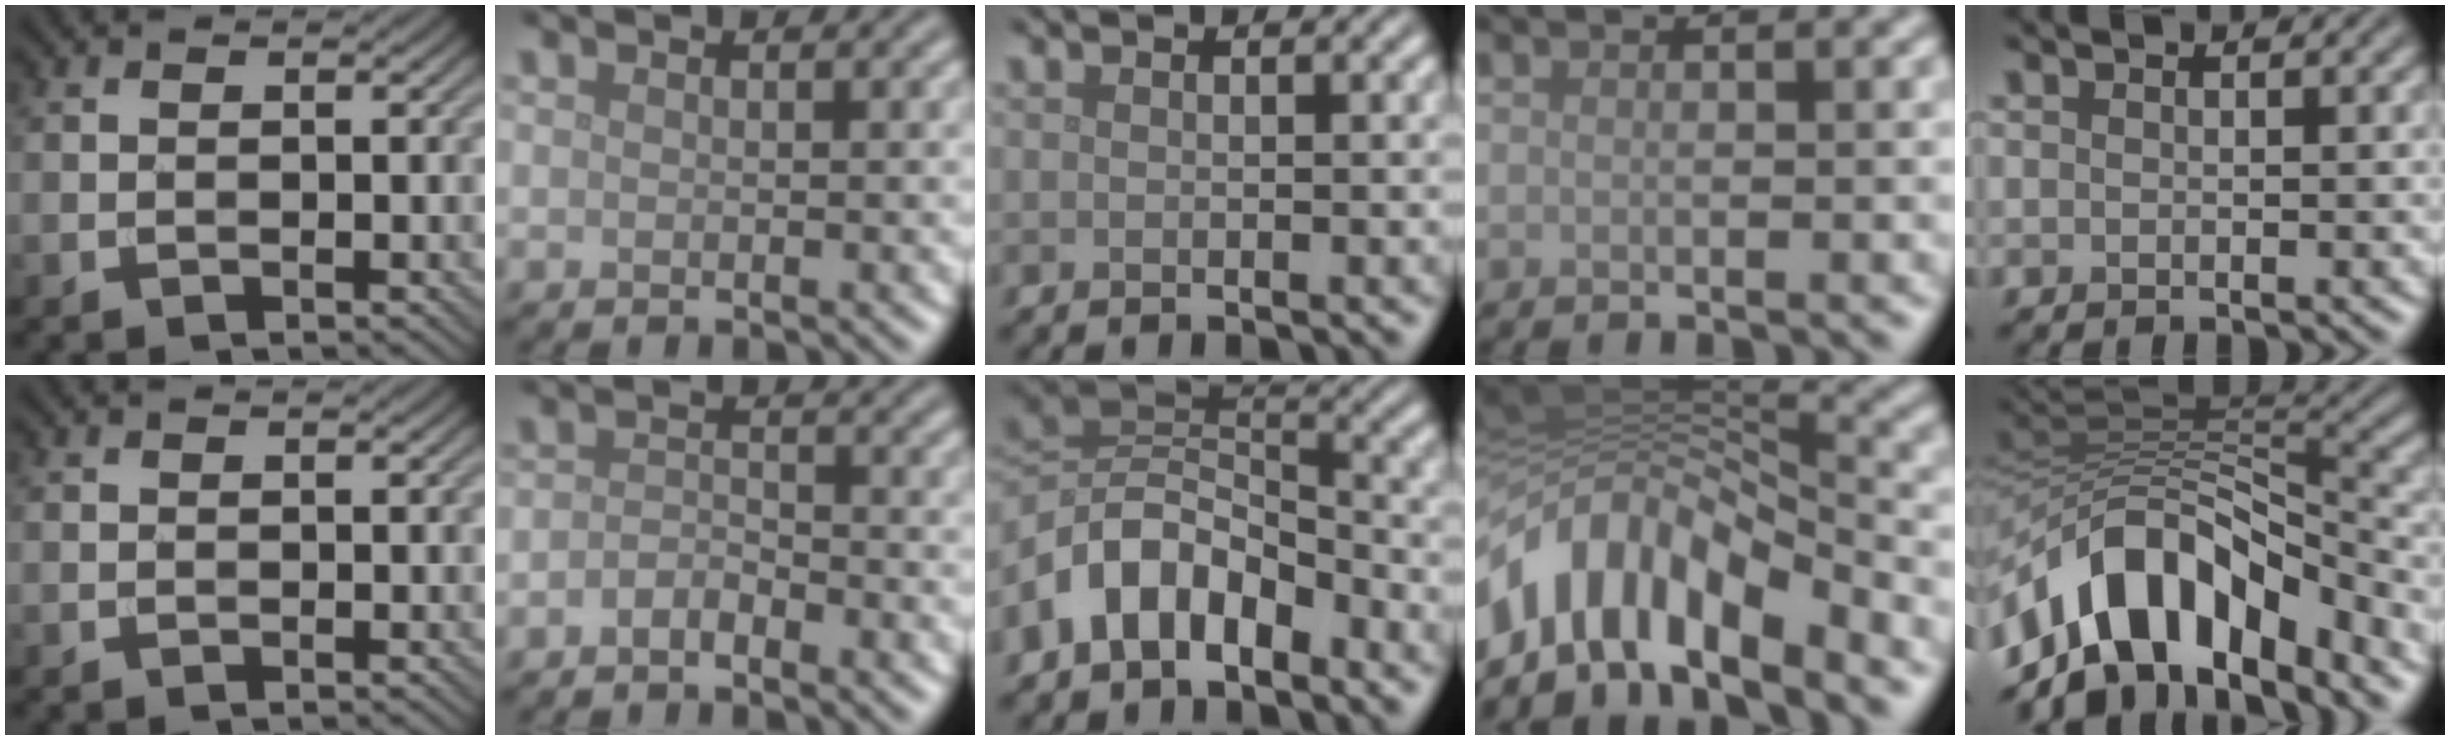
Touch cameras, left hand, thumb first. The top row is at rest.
{"index": {"total": 1.6, "force": [-1.2, 0.7, 0.9], "torque": [-0.021, 0.006, -0.027]}, "middle": {"total": 7.6, "force": [-3.9, 4.6, 4.7], "torque": [-0.080, 0.011, -0.087]}, "ring": {"total": 9.7, "force": [-4.9, 4.8, 6.8], "torque": [-0.113, 0.008, -0.095]}, "little": {"total": 10.7, "force": [-5.9, 5.5, 7.1], "torque": [-0.108, 0.012, -0.105]}}